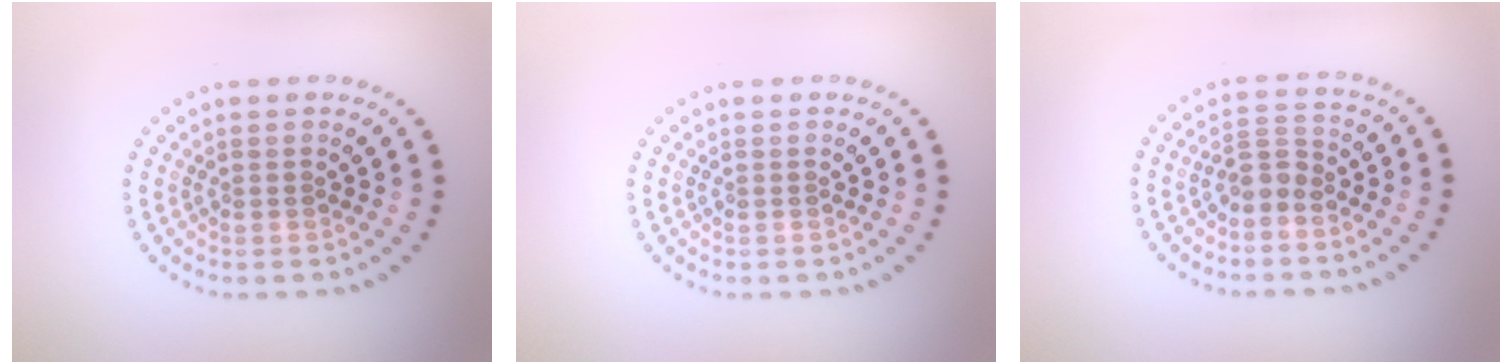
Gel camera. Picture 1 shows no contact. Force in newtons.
{"total": 0.0}
{"total": 2.0, "press": 1.6, "slide": 1.1}